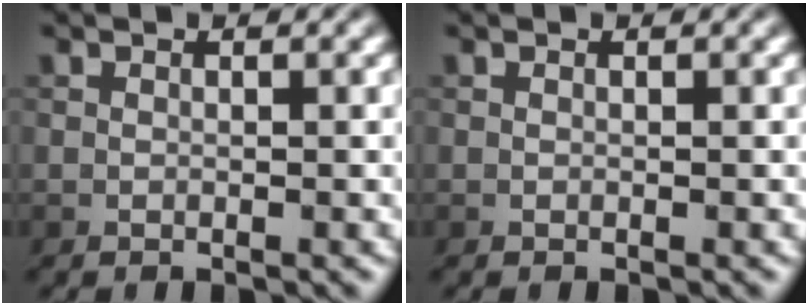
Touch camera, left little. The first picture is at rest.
{"total": 0.0}